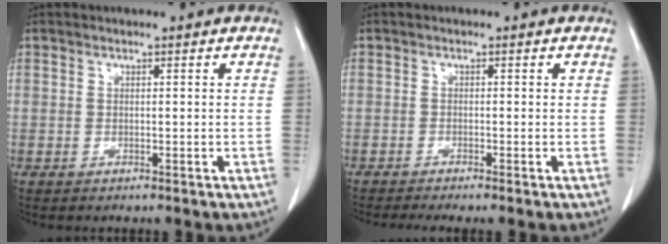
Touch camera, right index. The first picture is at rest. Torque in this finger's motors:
{"motor_torque": [0.48, -0.49, 0.07, 0.02]}